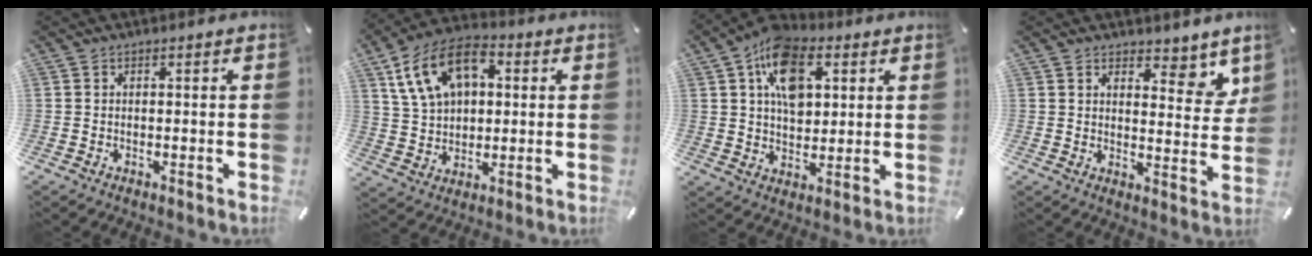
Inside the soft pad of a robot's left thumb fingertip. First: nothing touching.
{"total": 13.8, "force": [5.1, 9.7, 8.3], "torque": [-0.163, 0.004, 0.098]}
{"total": 13.7, "force": [4.9, 9.0, 9.1], "torque": [-0.144, 0.000, 0.091]}
{"total": 6.7, "force": [5.0, 3.7, 2.5], "torque": [-0.012, -0.045, 0.083]}